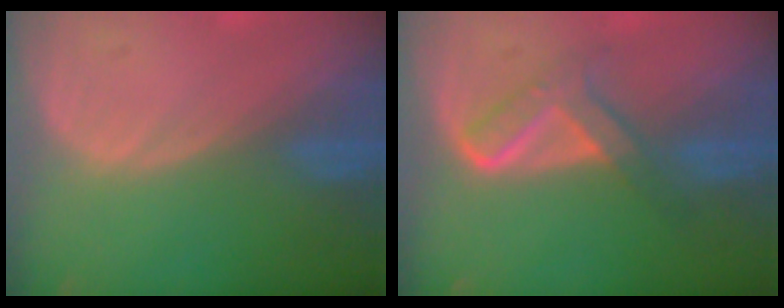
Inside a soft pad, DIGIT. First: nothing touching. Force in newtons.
{"total": 5.3, "press": 5.2, "slide": 1.1}